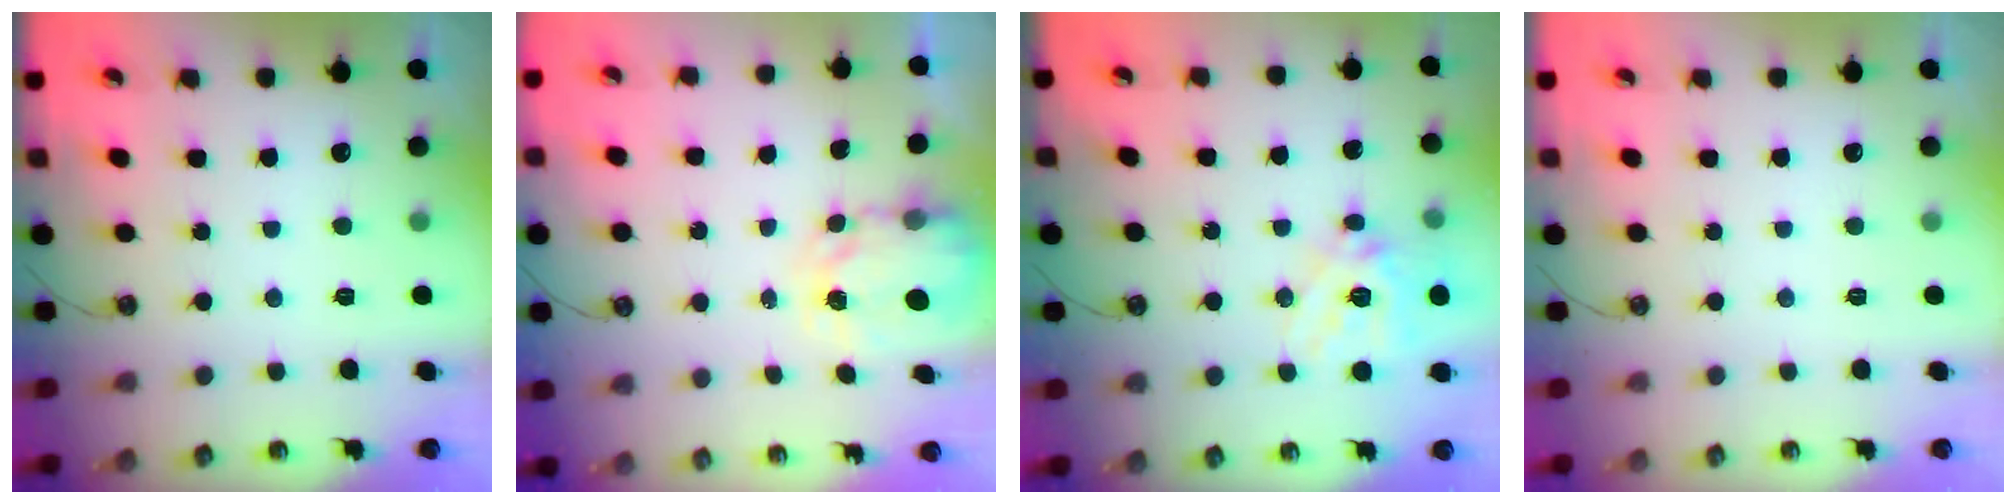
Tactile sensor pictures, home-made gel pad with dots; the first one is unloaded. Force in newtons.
{"total": 3.8, "press": 3.8, "slide": 0.1}
{"total": 16.6, "press": 16.4, "slide": 2.6}
{"total": 0.0}